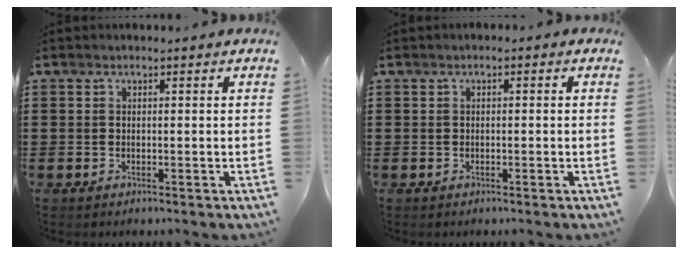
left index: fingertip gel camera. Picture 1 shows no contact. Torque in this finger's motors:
{"motor_torque": [2.14, 0.00, 0.31, 0.01]}